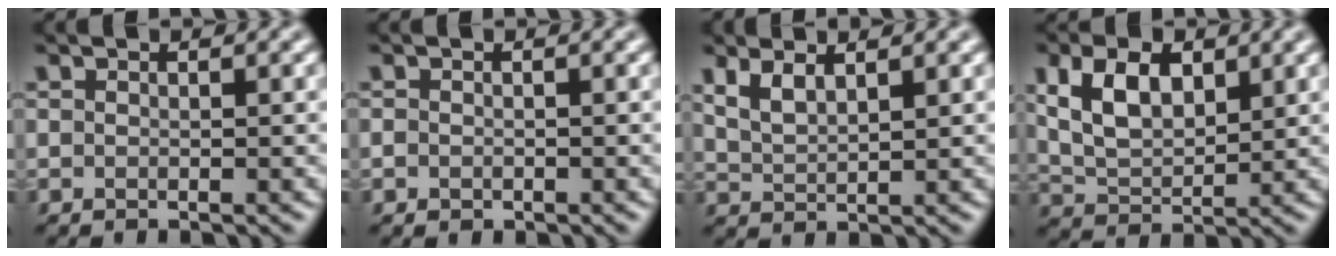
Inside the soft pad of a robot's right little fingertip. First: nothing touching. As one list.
[{"total": 0.7, "force": [-0.3, 0.6, 0.2], "torque": [-0.001, -0.003, -0.006]}, {"total": 2.3, "force": [1.5, 0.8, 1.5], "torque": [-0.038, -0.005, 0.034]}, {"total": 5.9, "force": [2.1, 3.5, 4.3], "torque": [-0.096, 0.003, 0.037]}]